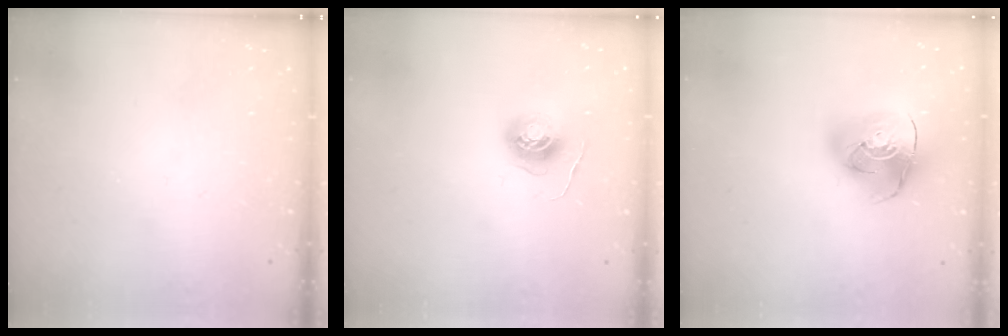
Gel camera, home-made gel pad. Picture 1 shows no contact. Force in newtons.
{"total": 5.9, "press": 5.9, "slide": 0.3}
{"total": 13.9, "press": 13.8, "slide": 1.7}